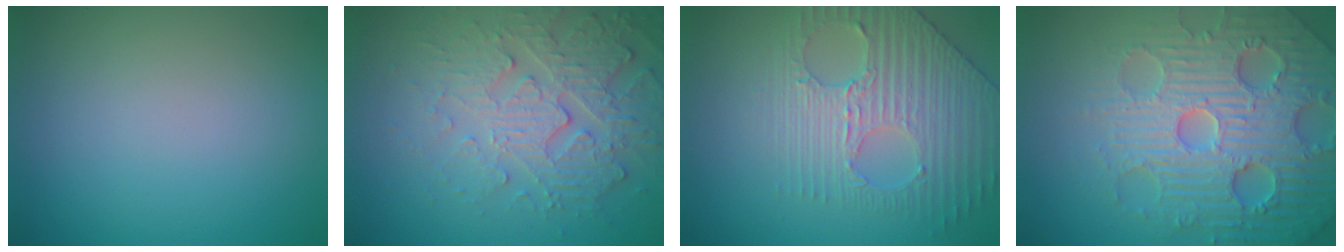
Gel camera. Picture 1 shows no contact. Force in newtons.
{"total": 4.4, "press": 4.4, "slide": 0.5}
{"total": 4.2, "press": 4.2, "slide": 0.3}
{"total": 8.0, "press": 7.8, "slide": 1.7}